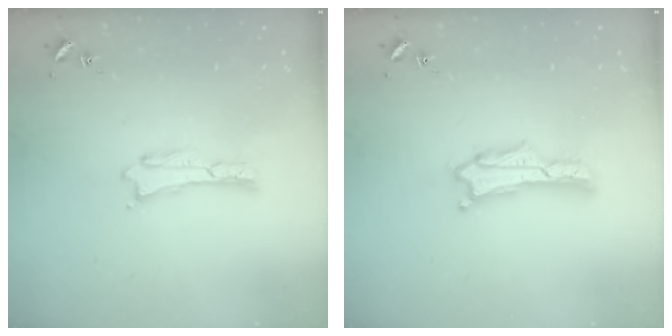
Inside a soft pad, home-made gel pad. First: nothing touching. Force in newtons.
{"total": 1.7, "press": 1.7, "slide": 0.3}